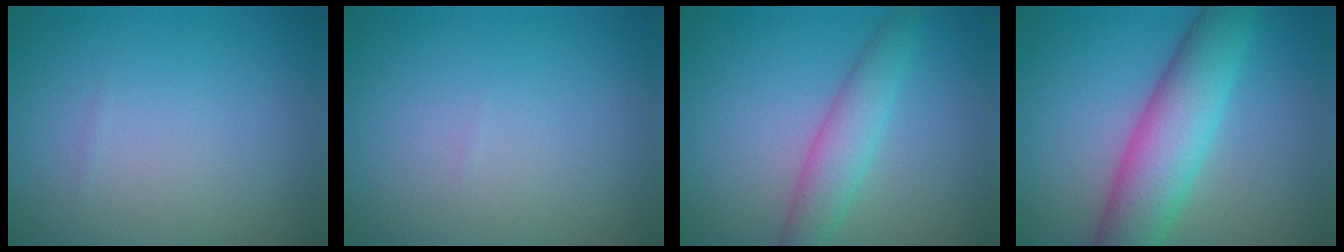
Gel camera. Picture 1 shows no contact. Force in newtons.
{"total": 0.0}
{"total": 3.3, "press": 3.3, "slide": 0.1}
{"total": 7.3, "press": 7.3, "slide": 0.4}